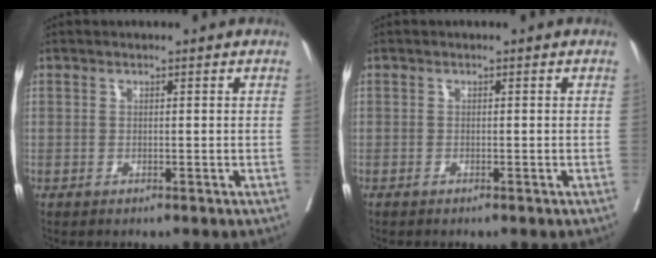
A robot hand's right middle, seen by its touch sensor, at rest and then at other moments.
{"total": 0.6, "force": [-0.5, 0.0, 0.3], "torque": [-0.007, -0.003, -0.010]}